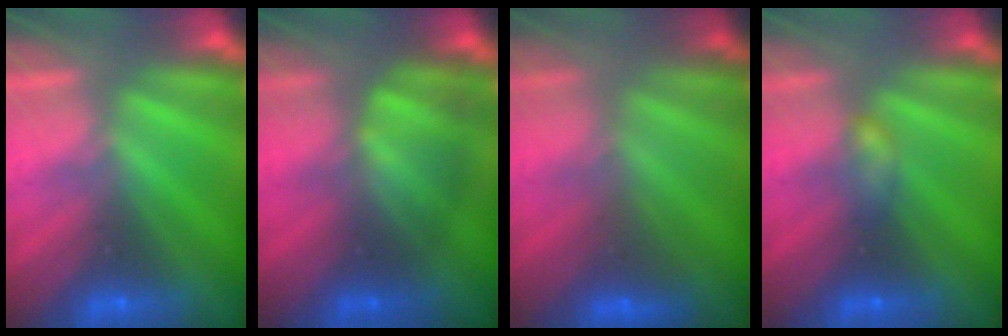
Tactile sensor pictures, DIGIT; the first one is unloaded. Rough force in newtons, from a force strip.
{"total": 2.1}
{"total": 2.5}
{"total": 2.3}